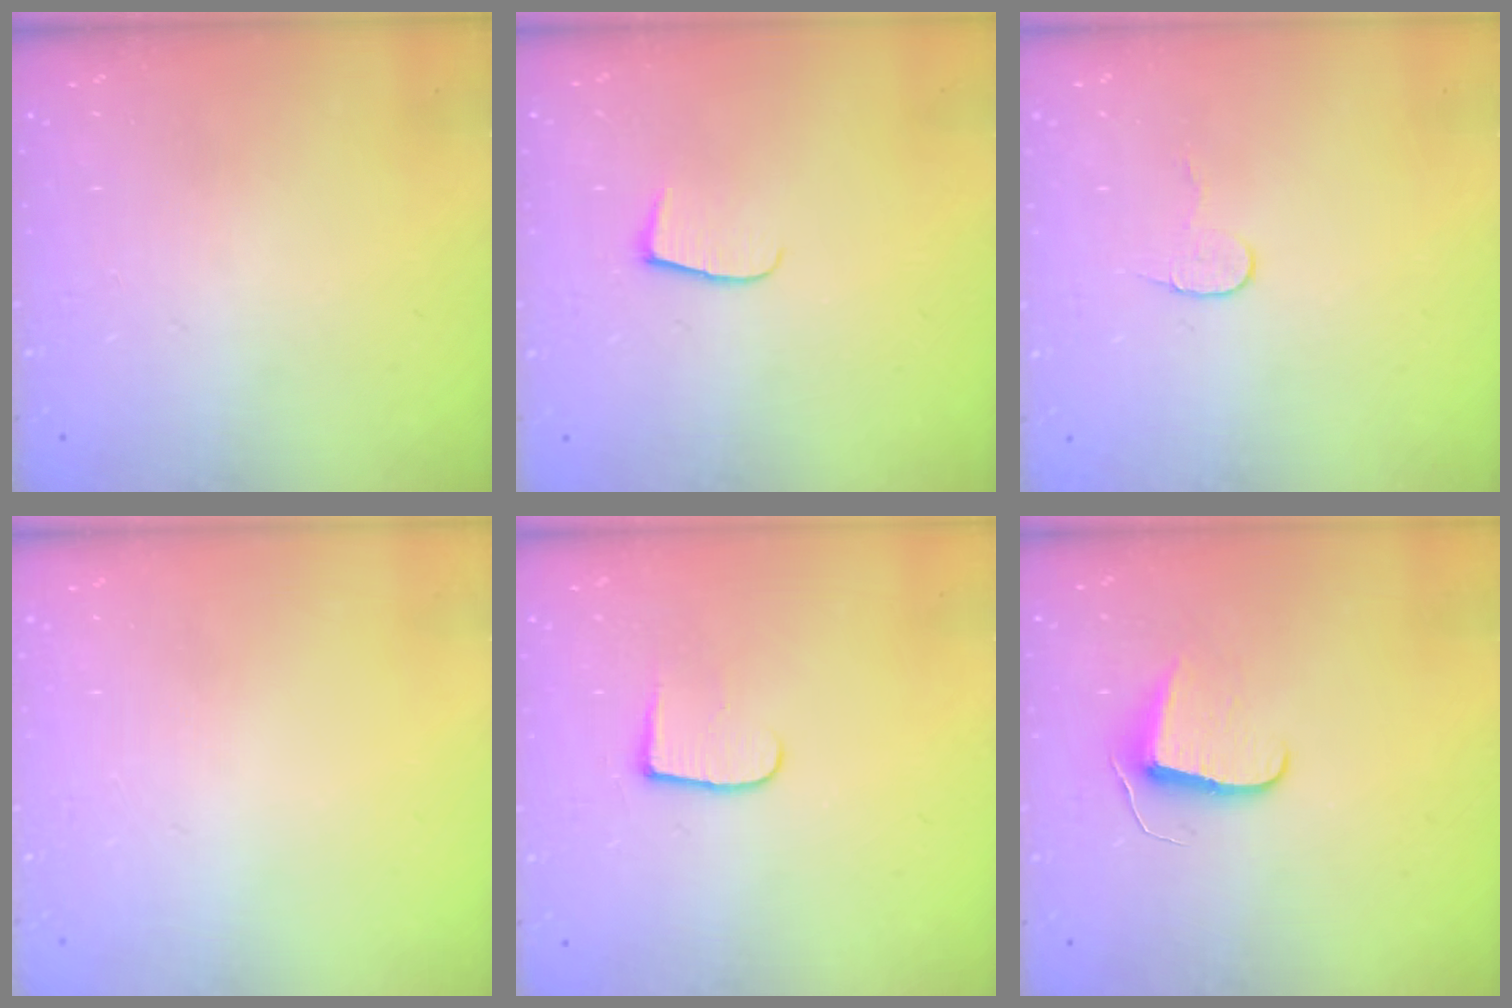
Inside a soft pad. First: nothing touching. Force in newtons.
{"total": 6.2, "press": 6.1, "slide": 0.6}
{"total": 5.6, "press": 5.6, "slide": 0.5}
{"total": 0.0}
{"total": 6.6, "press": 6.6, "slide": 0.6}
{"total": 7.5, "press": 7.4, "slide": 0.6}